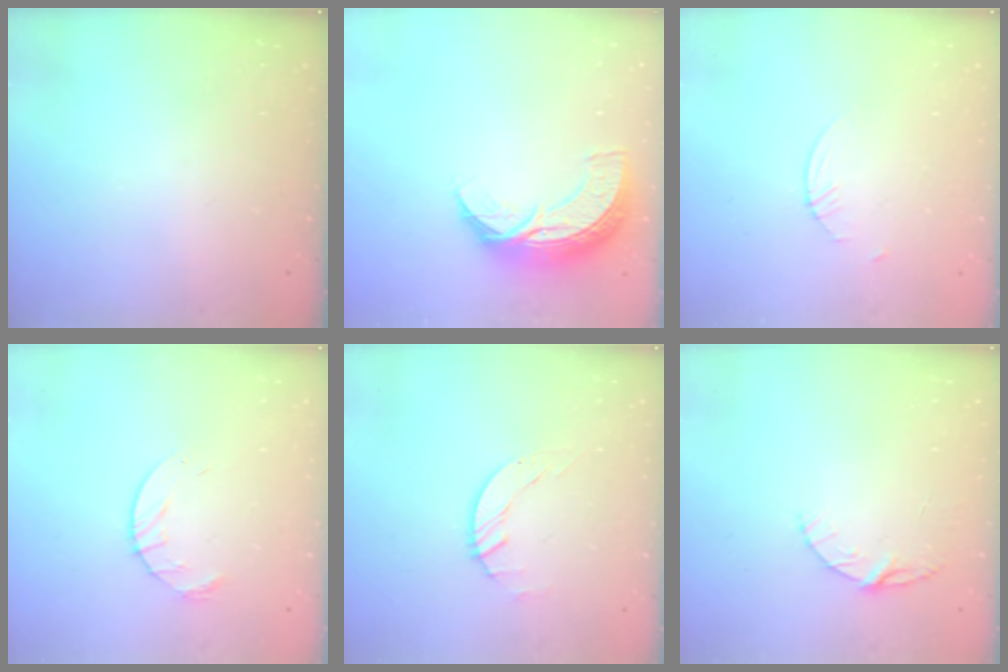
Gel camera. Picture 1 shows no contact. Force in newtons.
{"total": 11.7, "press": 11.7, "slide": 0.6}
{"total": 1.6, "press": 1.5, "slide": 0.2}
{"total": 4.6, "press": 4.5, "slide": 0.6}
{"total": 1.6, "press": 1.6, "slide": 0.3}
{"total": 4.5, "press": 4.4, "slide": 0.4}